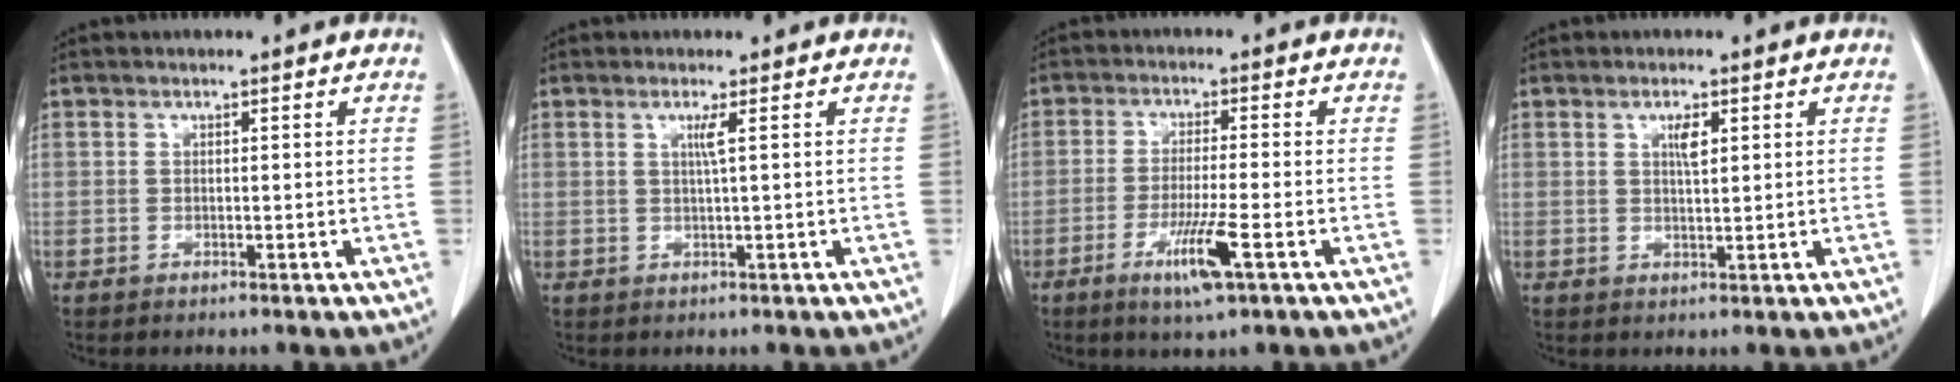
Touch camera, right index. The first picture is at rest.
{"total": 1.6, "force": [0.5, -0.5, 1.4], "torque": [-0.033, -0.003, 0.010]}
{"total": 6.9, "force": [-3.2, -0.1, 6.2], "torque": [-0.117, -0.018, -0.056]}
{"total": 2.3, "force": [1.0, 0.5, 2.0], "torque": [-0.038, -0.002, 0.017]}